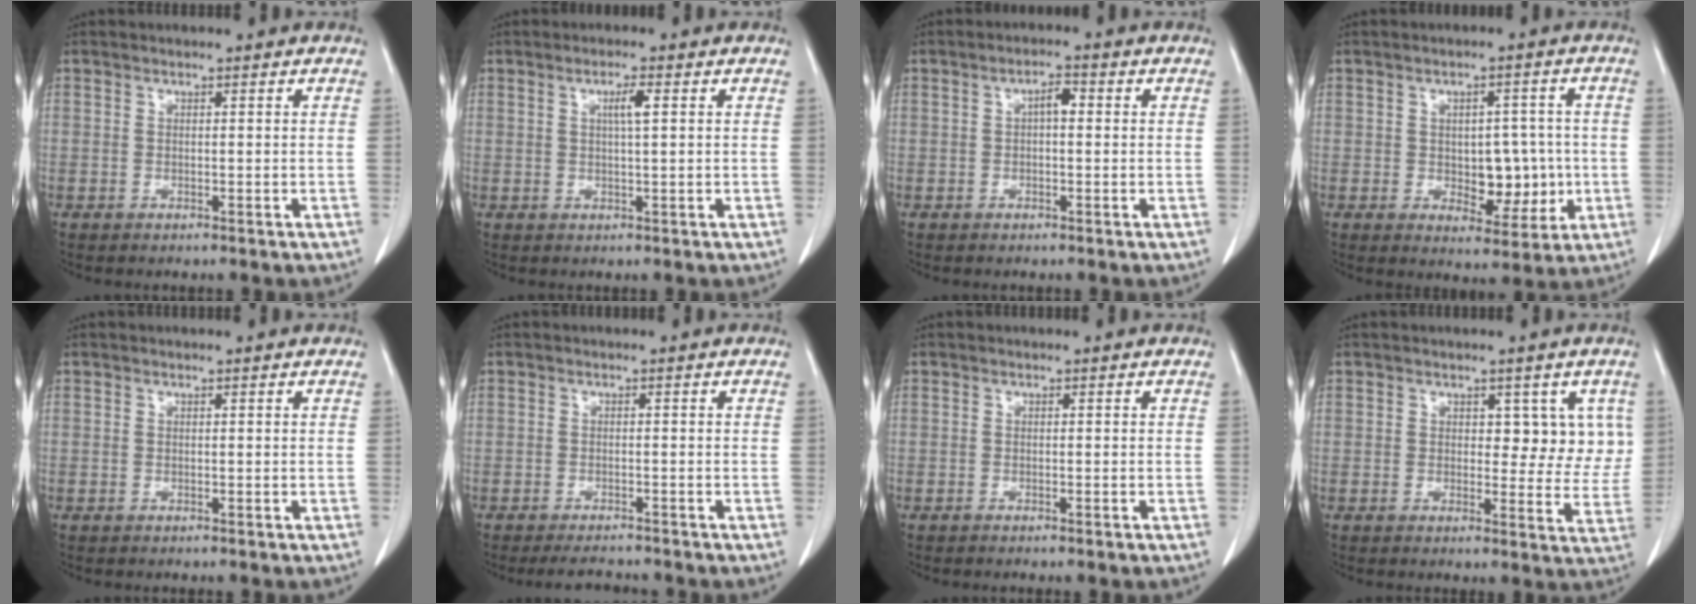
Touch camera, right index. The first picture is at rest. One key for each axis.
{"total": 2.5, "fx": 0.7, "fy": 0.0, "fz": 2.4, "tx": -0.044, "ty": 0.000, "tz": 0.011}
{"total": 2.5, "fx": 0.2, "fy": 0.9, "fz": 2.3, "tx": -0.036, "ty": 0.008, "tz": 0.001}
{"total": 6.9, "fx": -0.6, "fy": 4.1, "fz": 5.6, "tx": -0.062, "ty": 0.008, "tz": 0.001}
{"total": 0.0}
{"total": 3.7, "fx": -3.5, "fy": 0.6, "fz": 0.9, "tx": -0.014, "ty": -0.010, "tz": -0.053}
{"total": 0.5, "fx": -0.4, "fy": -0.1, "fz": 0.4, "tx": -0.010, "ty": 0.000, "tz": -0.006}
{"total": 5.6, "fx": 2.0, "fy": 3.4, "fz": 3.9, "tx": -0.022, "ty": 0.003, "tz": 0.022}